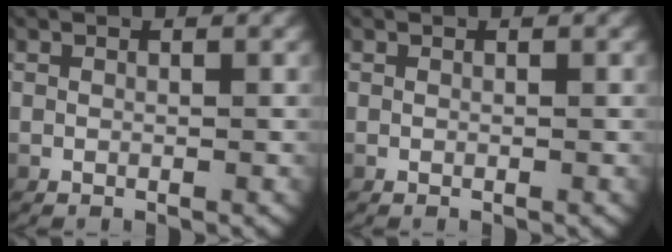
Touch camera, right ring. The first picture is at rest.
{"total": 0.0}